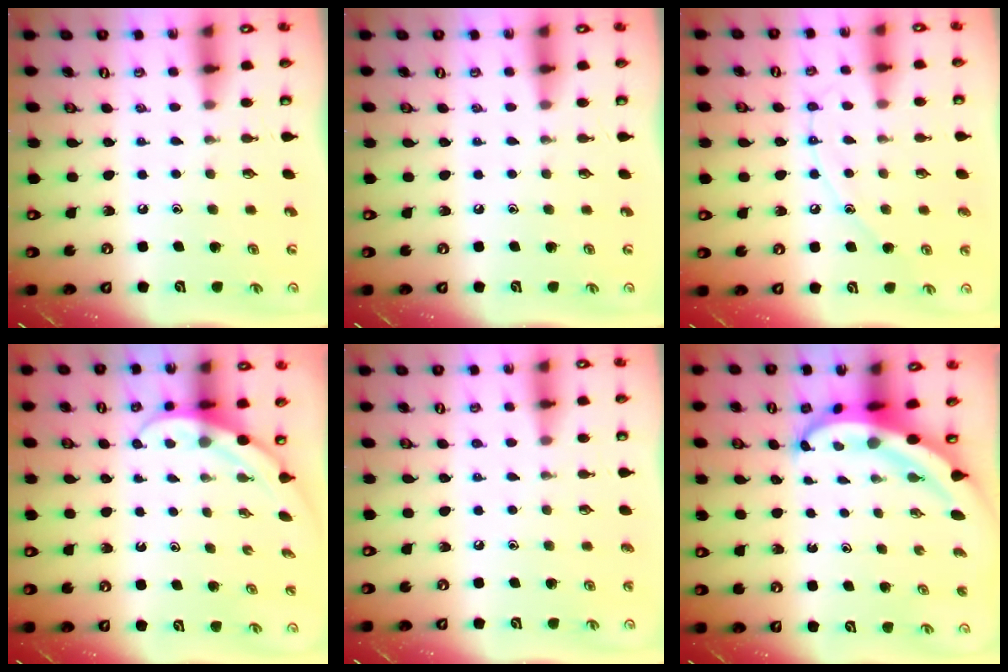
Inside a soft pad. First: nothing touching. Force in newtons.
{"total": 0.0}
{"total": 8.8, "press": 8.8, "slide": 0.7}
{"total": 4.8, "press": 4.8, "slide": 0.3}
{"total": 3.9, "press": 3.8, "slide": 0.4}
{"total": 5.8, "press": 5.7, "slide": 0.7}